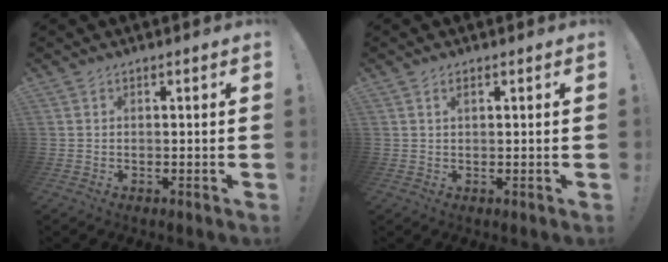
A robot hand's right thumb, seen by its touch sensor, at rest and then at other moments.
{"total": 1.2, "force": [0.6, 0.4, 1.0], "torque": [-0.021, 0.001, 0.009]}